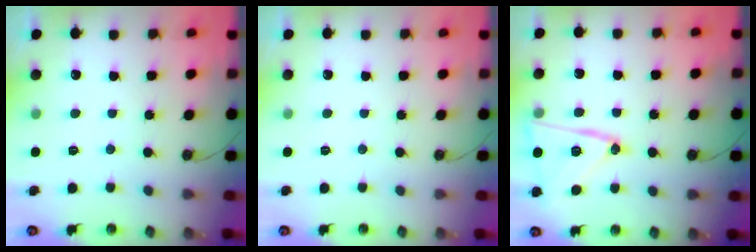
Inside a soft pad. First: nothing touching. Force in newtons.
{"total": 0.0}
{"total": 16.2, "press": 16.1, "slide": 1.3}